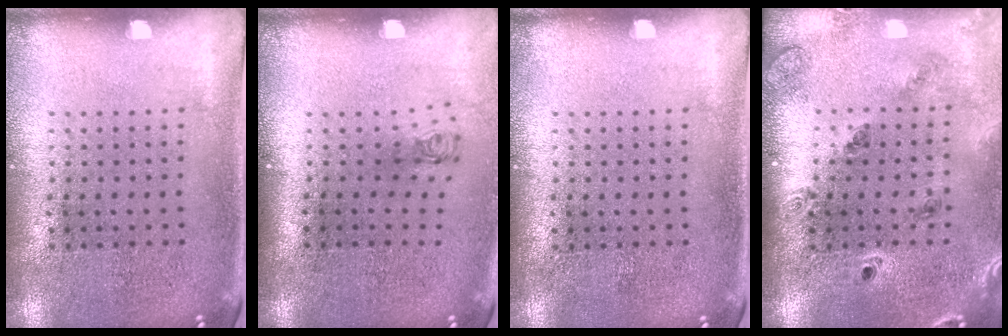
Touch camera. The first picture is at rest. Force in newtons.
{"total": 0.8, "press": 0.4, "slide": 0.7}
{"total": 0.0}
{"total": 1.4, "press": 1.3, "slide": 0.2}